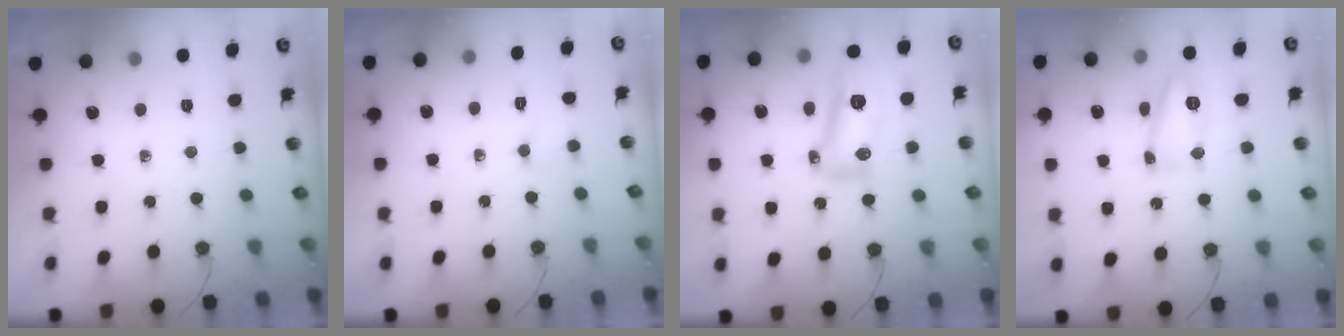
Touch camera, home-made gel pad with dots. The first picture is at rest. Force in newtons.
{"total": 11.3, "press": 3.8, "slide": 10.7}
{"total": 13.6, "press": 13.6, "slide": 1.3}
{"total": 11.1, "press": 10.9, "slide": 2.4}